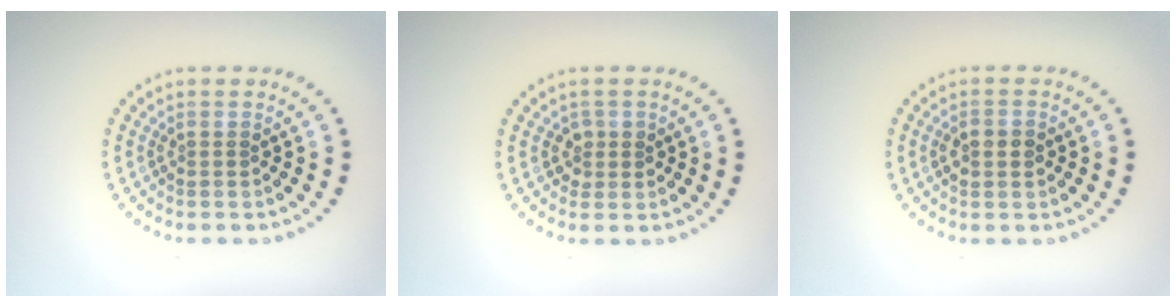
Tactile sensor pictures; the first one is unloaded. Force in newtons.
{"total": 1.1, "press": 1.0, "slide": 0.5}
{"total": 1.8, "press": 1.8, "slide": 0.1}